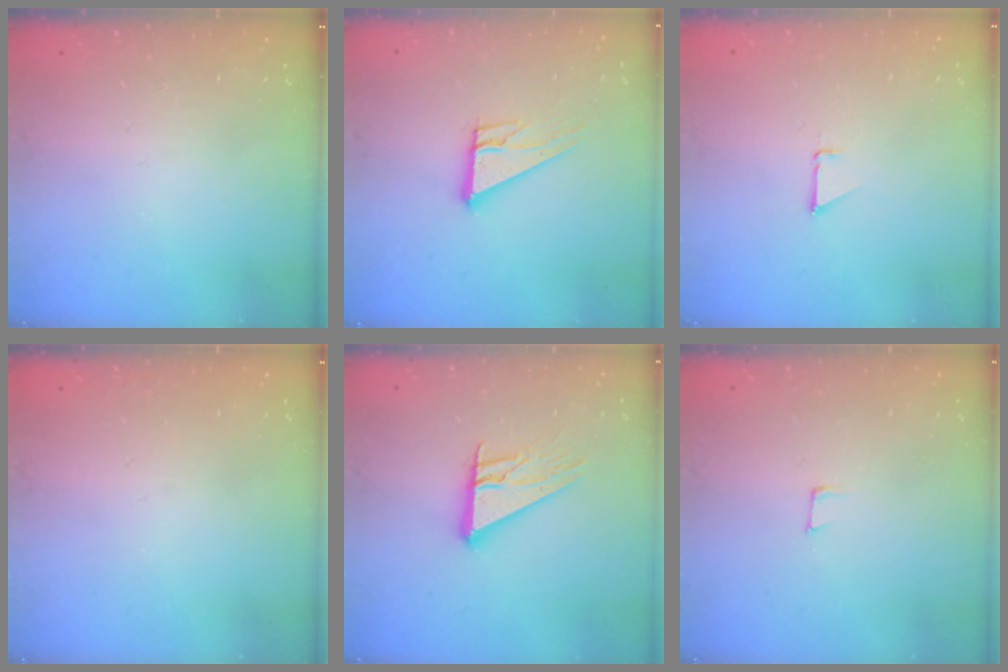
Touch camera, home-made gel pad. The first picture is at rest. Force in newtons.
{"total": 10.0, "press": 10.0, "slide": 0.5}
{"total": 0.8, "press": 0.8, "slide": 0.1}
{"total": 1.6, "press": 1.6, "slide": 0.1}
{"total": 12.9, "press": 12.9, "slide": 1.2}
{"total": 4.1, "press": 4.0, "slide": 1.1}